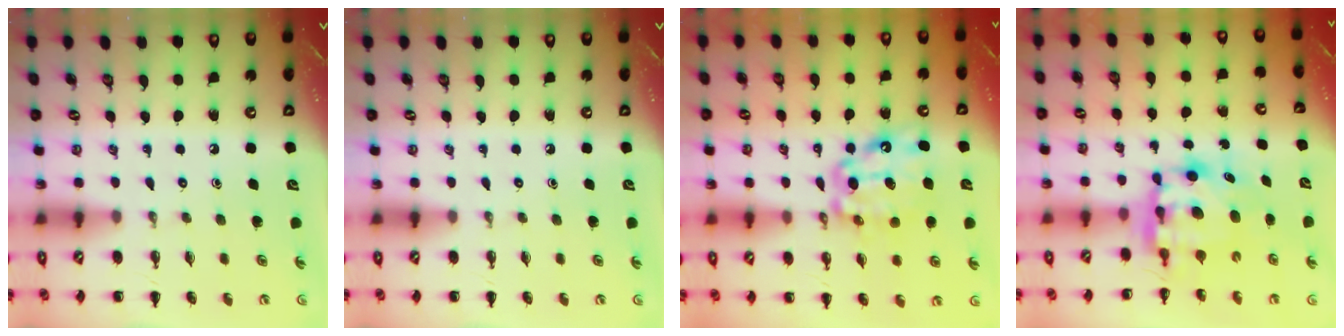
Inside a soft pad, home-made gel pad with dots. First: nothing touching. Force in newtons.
{"total": 0.0}
{"total": 12.2, "press": 12.1, "slide": 1.1}
{"total": 7.8, "press": 7.7, "slide": 1.6}